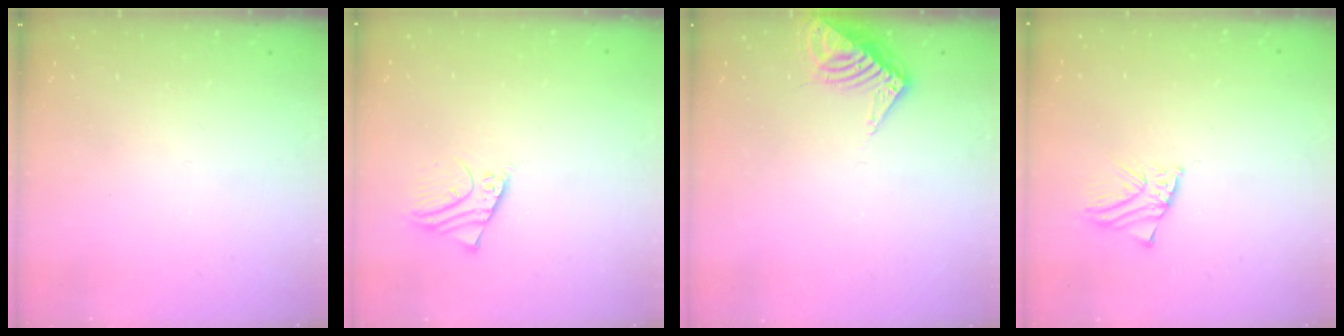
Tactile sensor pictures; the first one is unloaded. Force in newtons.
{"total": 2.4, "press": 2.4, "slide": 0.0}
{"total": 7.6, "press": 7.6, "slide": 0.7}
{"total": 1.7, "press": 1.7, "slide": 0.1}